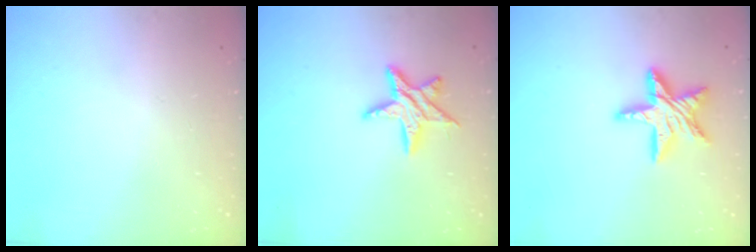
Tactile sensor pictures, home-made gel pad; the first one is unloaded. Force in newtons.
{"total": 10.6, "press": 10.6, "slide": 0.5}
{"total": 15.0, "press": 14.9, "slide": 1.3}